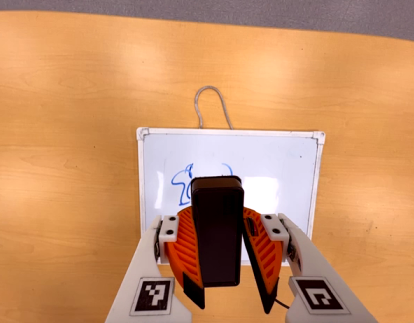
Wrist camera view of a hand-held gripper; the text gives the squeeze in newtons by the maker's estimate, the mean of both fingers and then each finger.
{"total": 9.9, "left": 10.0, "right": 9.8}